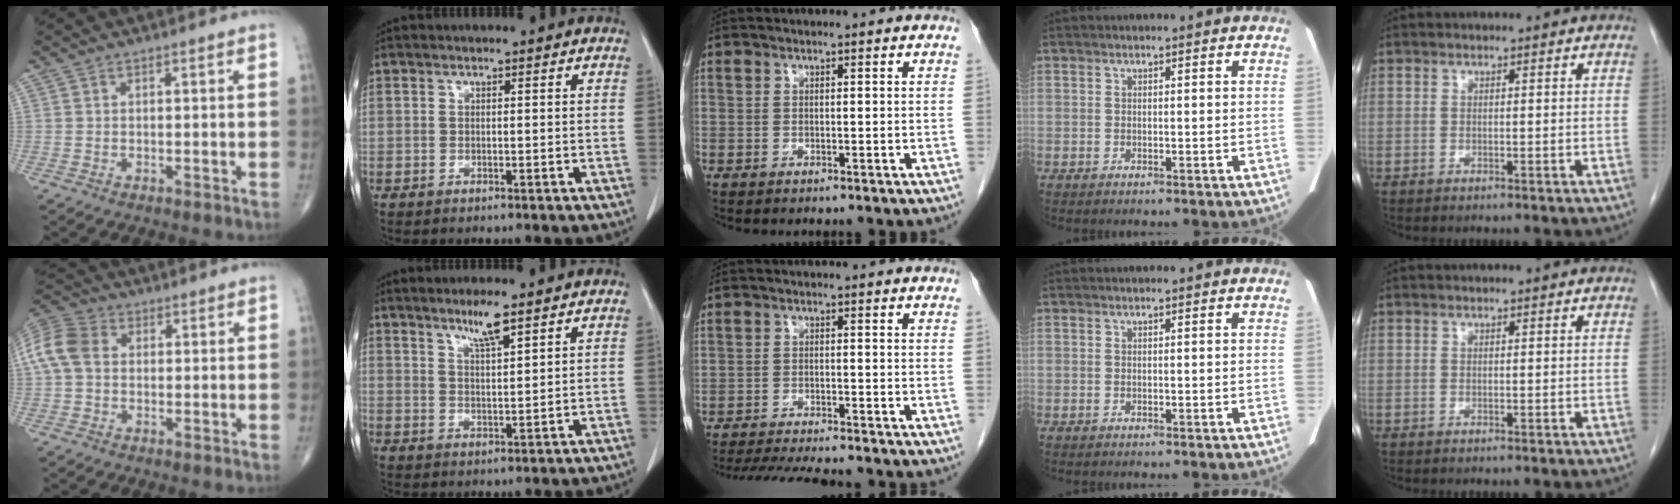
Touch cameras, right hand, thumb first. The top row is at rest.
{"thumb": {"total": 9.3, "force": [0.9, 7.0, 6.0], "torque": [-0.131, 0.028, 0.011]}, "index": {"total": 4.5, "force": [3.2, 0.1, 3.1], "torque": [-0.058, -0.005, 0.059]}, "middle": {"total": 11.5, "force": [-10.4, 1.0, 4.8], "torque": [-0.072, -0.016, -0.151]}}